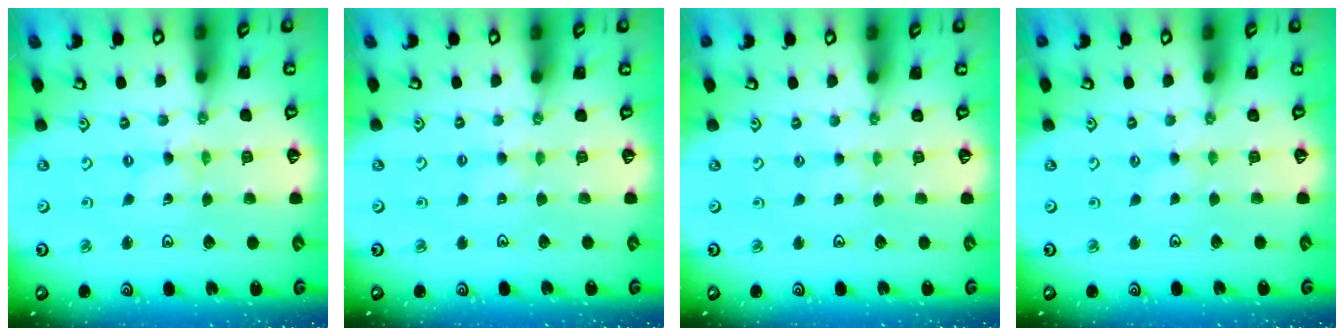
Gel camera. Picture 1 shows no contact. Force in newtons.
{"total": 2.3, "press": 2.3, "slide": 0.4}
{"total": 1.0, "press": 1.0, "slide": 0.2}
{"total": 1.1, "press": 1.1, "slide": 0.4}